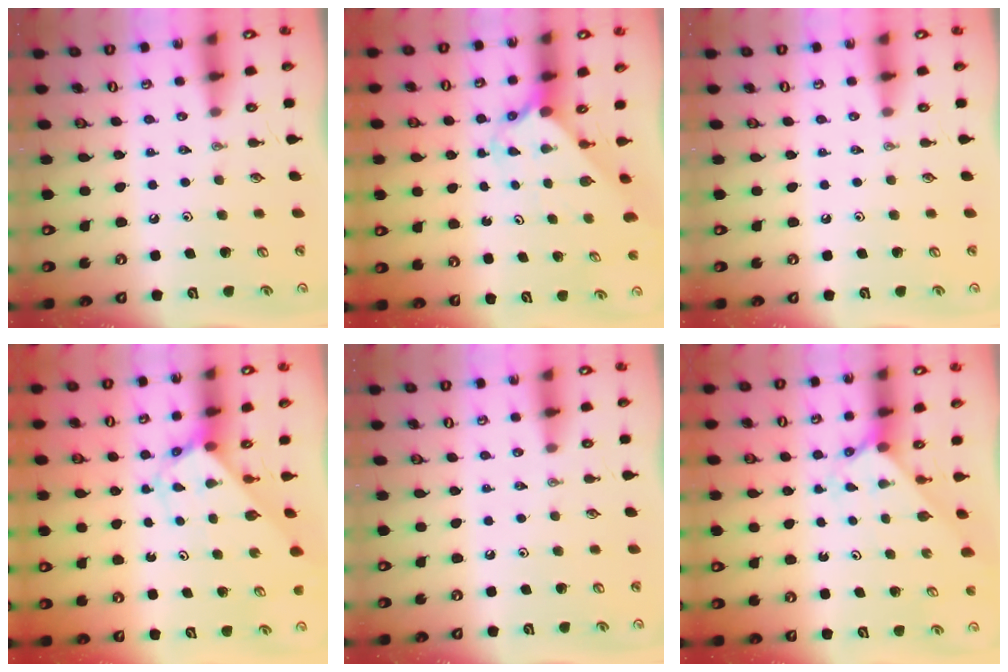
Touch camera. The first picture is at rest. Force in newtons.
{"total": 2.4, "press": 2.3, "slide": 0.3}
{"total": 0.0}
{"total": 2.7, "press": 2.7, "slide": 0.1}
{"total": 0.0}
{"total": 2.2, "press": 2.2, "slide": 0.2}